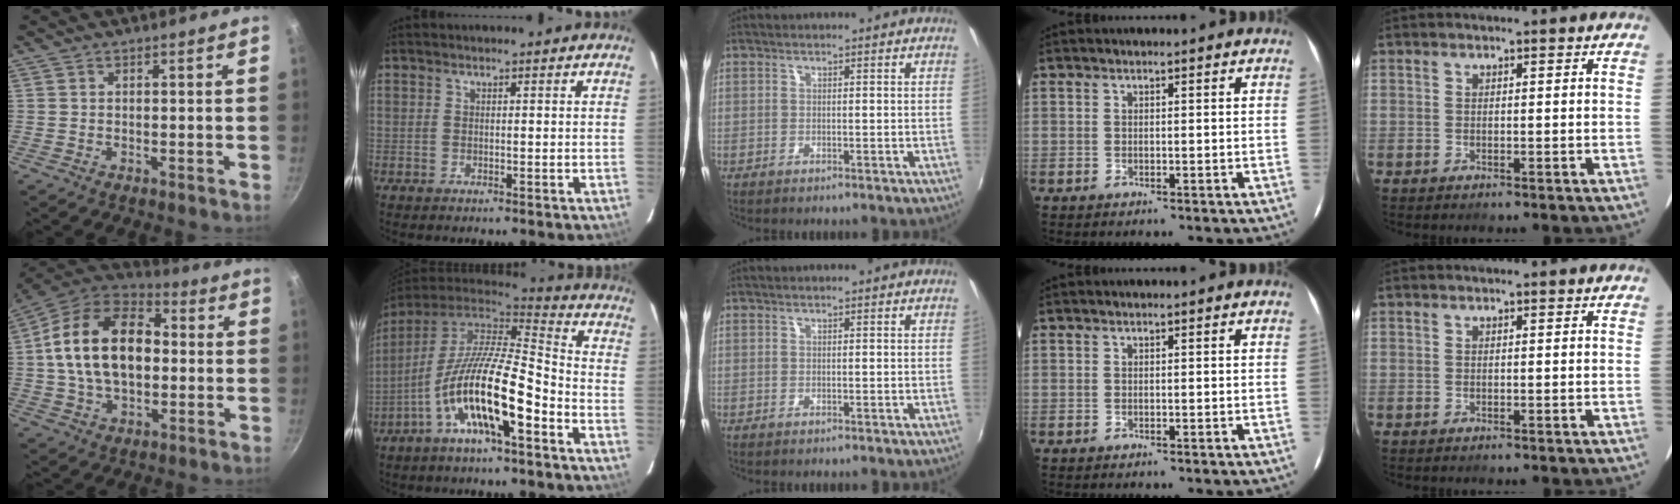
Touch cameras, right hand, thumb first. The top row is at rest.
{"thumb": {"total": 20.5, "force": [1.0, 13.2, 15.7], "torque": [-0.250, 0.033, 0.003]}, "index": {"total": 17.3, "force": [-8.0, 4.1, 14.7], "torque": [-0.268, -0.020, -0.153]}}